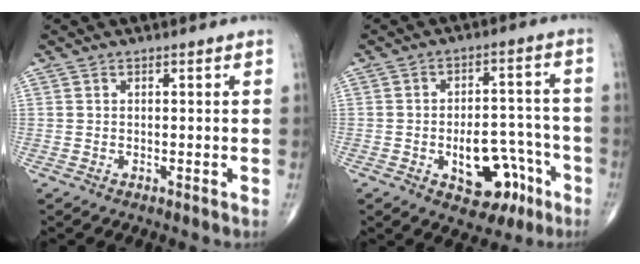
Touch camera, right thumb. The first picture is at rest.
{"total": 12.1, "force": [-5.2, 7.1, 8.3], "torque": [-0.080, 0.046, -0.063]}